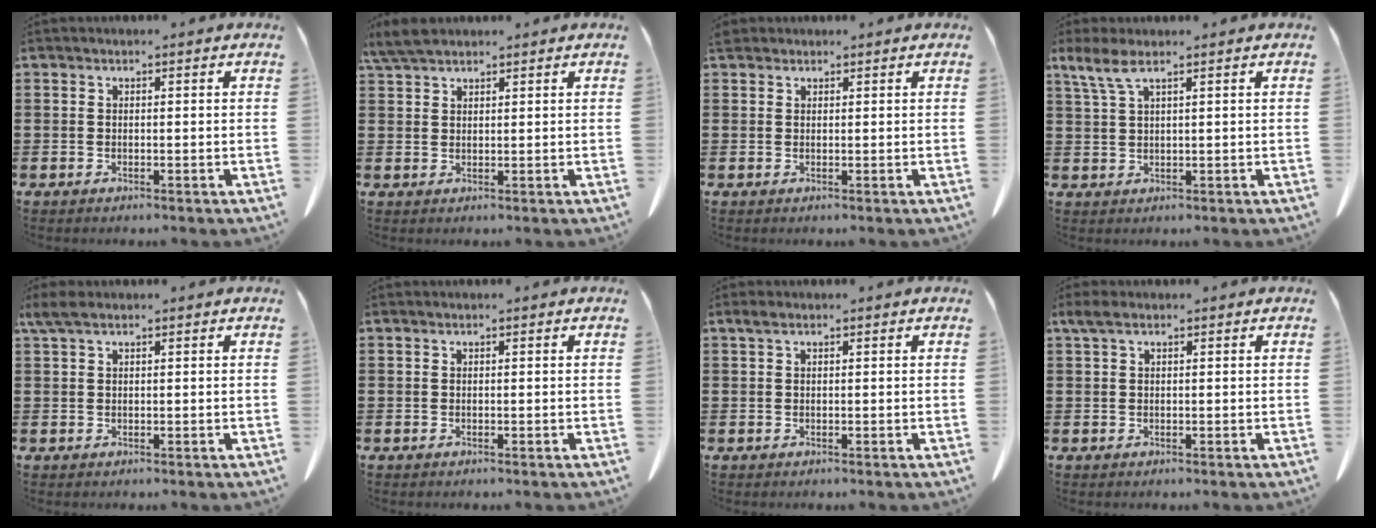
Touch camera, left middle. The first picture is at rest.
{"total": 3.9, "force": [3.3, 1.0, 1.9], "torque": [-0.047, 0.001, 0.064]}
{"total": 1.3, "force": [1.1, 0.6, 0.3], "torque": [-0.011, 0.005, 0.022]}
{"total": 3.7, "force": [2.2, 0.7, 2.9], "torque": [-0.070, 0.000, 0.037]}
{"total": 2.0, "force": [1.2, 0.6, 1.5], "torque": [-0.033, 0.004, 0.021]}
{"total": 0.0}
{"total": 0.8, "force": [0.4, 0.4, 0.7], "torque": [-0.014, 0.004, 0.006]}
{"total": 1.6, "force": [0.6, 0.7, 1.3], "torque": [-0.029, 0.005, 0.010]}